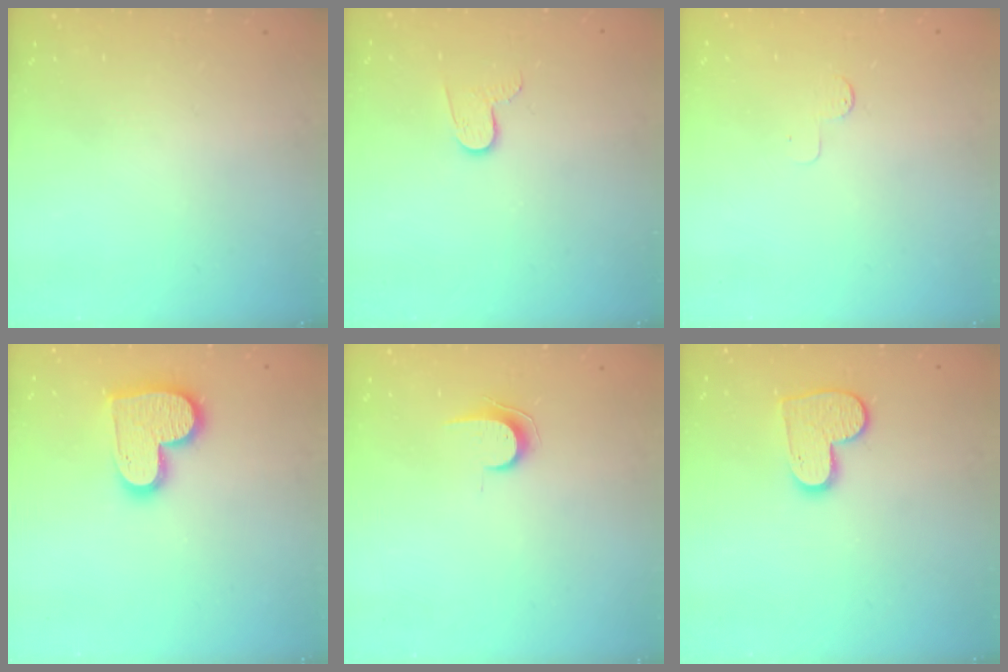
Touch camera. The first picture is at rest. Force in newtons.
{"total": 5.9, "press": 5.8, "slide": 0.5}
{"total": 2.6, "press": 2.6, "slide": 0.3}
{"total": 13.9, "press": 13.9, "slide": 1.2}
{"total": 6.7, "press": 6.7, "slide": 0.7}
{"total": 10.1, "press": 10.0, "slide": 0.6}